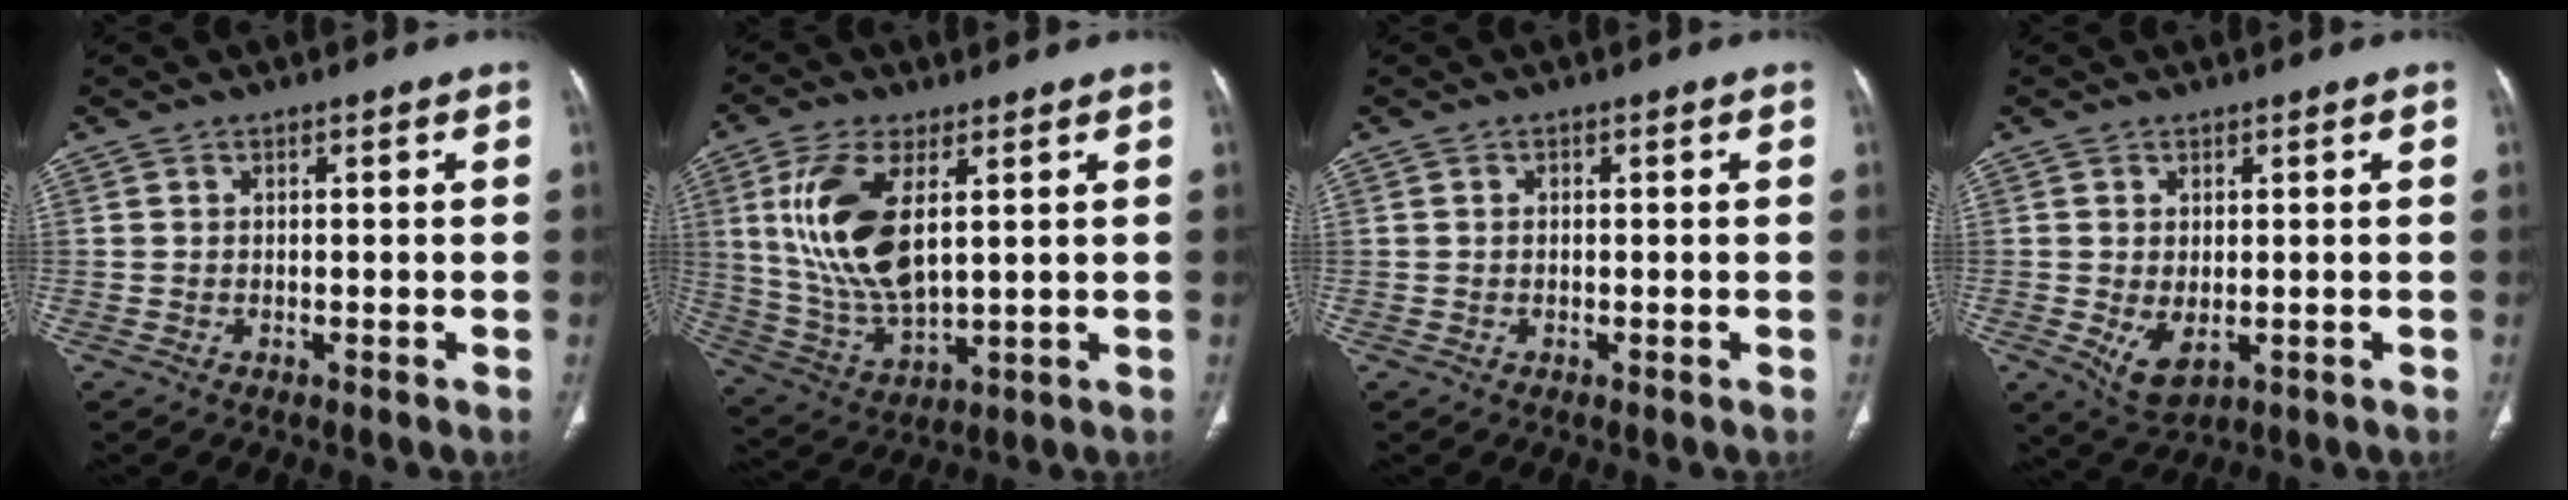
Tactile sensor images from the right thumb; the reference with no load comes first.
{"total": 15.2, "force": [4.0, 7.0, 12.9], "torque": [-0.266, -0.018, 0.090]}
{"total": 0.0}
{"total": 4.8, "force": [-0.8, 2.7, 3.9], "torque": [-0.067, -0.010, 0.004]}